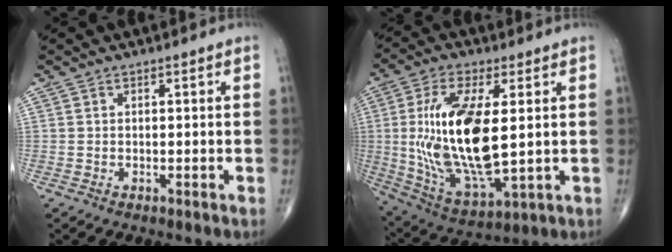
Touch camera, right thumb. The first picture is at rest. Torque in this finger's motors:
{"motor_torque": [2.58, 2.42, 0.48, 0.00, 0.60]}